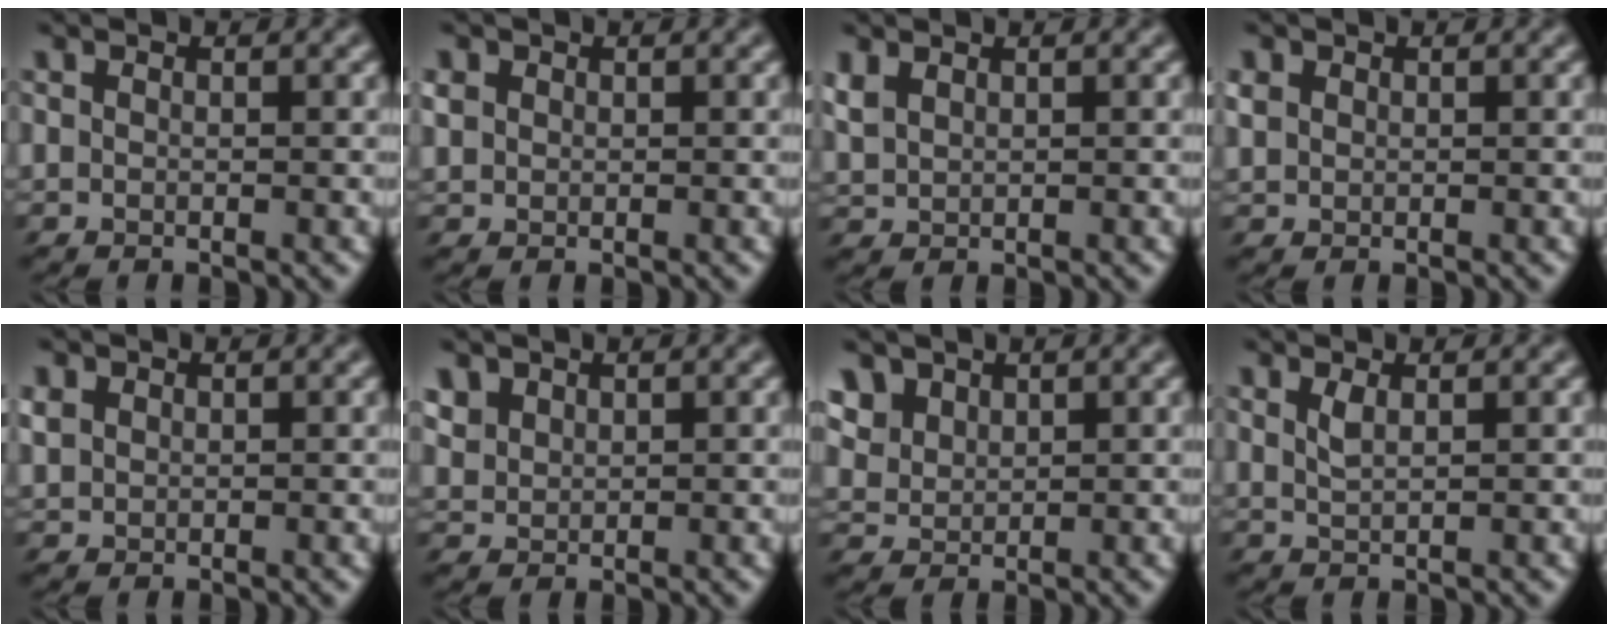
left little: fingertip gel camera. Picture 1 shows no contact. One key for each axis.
{"total": 1.8, "fx": 0.2, "fy": 1.6, "fz": 0.8, "tx": -0.031, "ty": 0.005, "tz": 0.001}
{"total": 1.5, "fx": 0.5, "fy": 0.8, "fz": 1.1, "tx": -0.029, "ty": 0.002, "tz": 0.008}
{"total": 1.5, "fx": 0.2, "fy": 1.3, "fz": 0.7, "tx": -0.027, "ty": 0.003, "tz": 0.003}
{"total": 1.4, "fx": 0.2, "fy": 1.1, "fz": 0.8, "tx": -0.024, "ty": 0.003, "tz": 0.001}
{"total": 1.6, "fx": 0.9, "fy": 1.1, "fz": 0.8, "tx": -0.025, "ty": 0.003, "tz": 0.012}
{"total": 2.5, "fx": 1.5, "fy": 1.6, "fz": 1.4, "tx": -0.041, "ty": 0.015, "tz": 0.019}
{"total": 0.8, "fx": 0.4, "fy": -0.4, "fz": 0.6, "tx": -0.014, "ty": -0.001, "tz": 0.009}